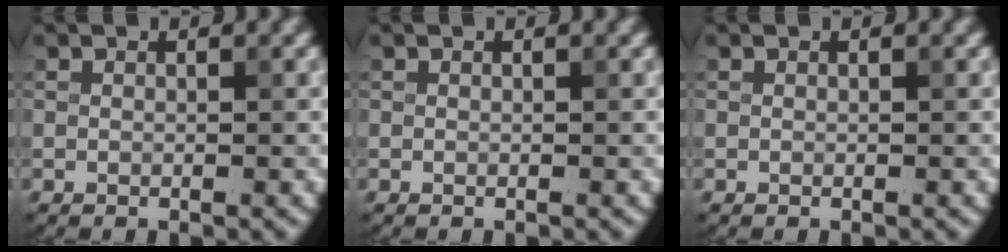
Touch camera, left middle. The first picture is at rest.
{"total": 0.0}
{"total": 0.0}